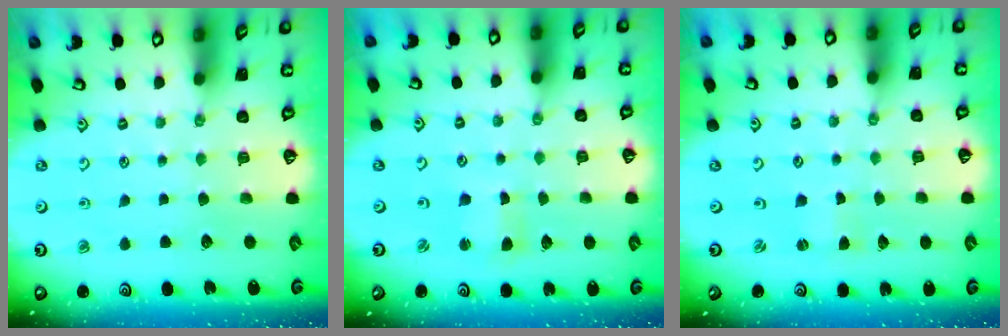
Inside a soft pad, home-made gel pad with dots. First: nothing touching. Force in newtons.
{"total": 2.4, "press": 2.4, "slide": 0.3}
{"total": 1.0, "press": 1.0, "slide": 0.3}